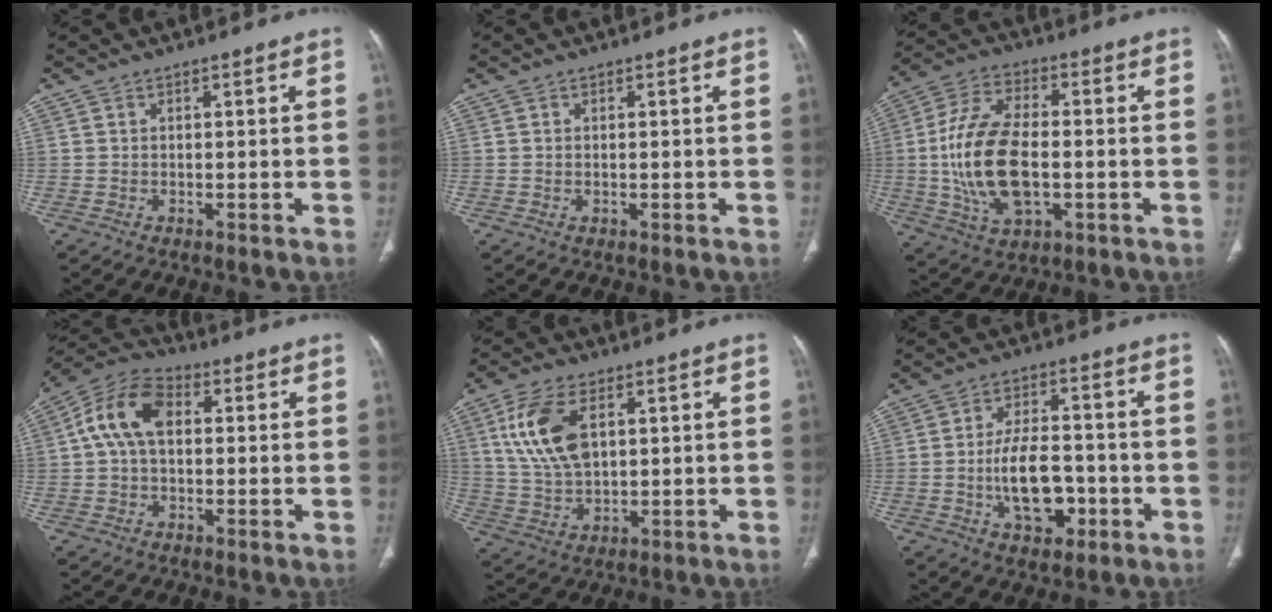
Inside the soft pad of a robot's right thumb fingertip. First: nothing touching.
{"total": 0.6, "force": [-0.1, 0.3, 0.5], "torque": [-0.014, 0.001, 0.002]}
{"total": 17.8, "force": [-1.5, 9.4, 15.0], "torque": [-0.297, 0.012, -0.023]}
{"total": 11.1, "force": [1.6, 7.0, 8.5], "torque": [-0.162, 0.031, 0.022]}
{"total": 12.6, "force": [3.9, 6.9, 9.8], "torque": [-0.194, -0.007, 0.081]}
{"total": 11.3, "force": [-2.9, 6.3, 8.9], "torque": [-0.135, 0.022, -0.043]}